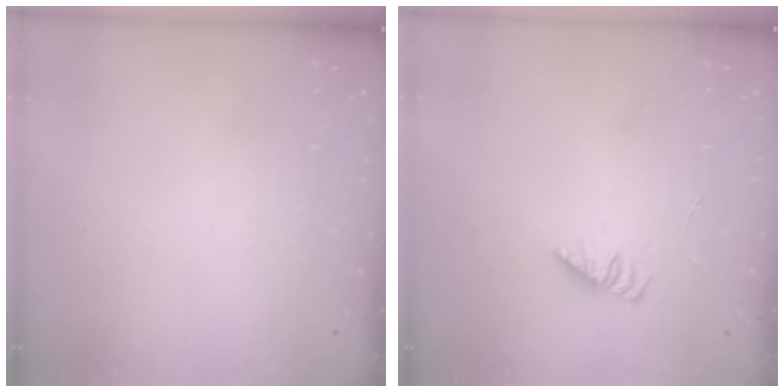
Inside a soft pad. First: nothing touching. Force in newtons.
{"total": 1.9, "press": 1.9, "slide": 0.4}